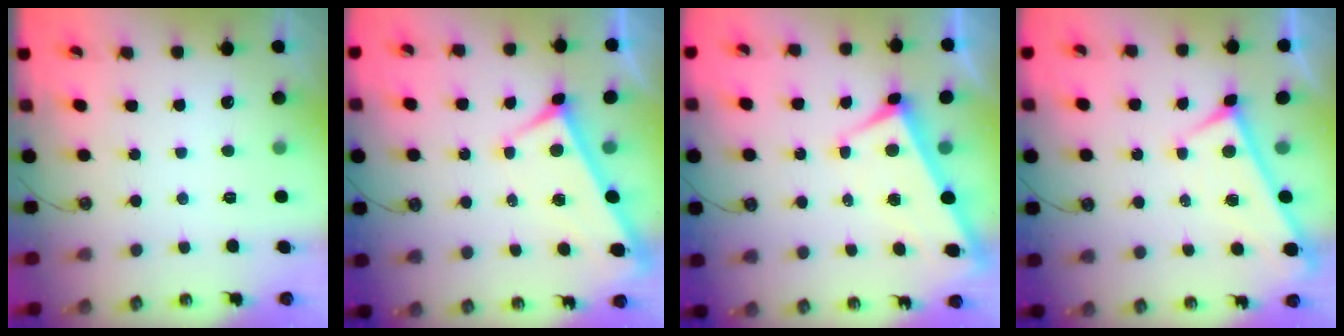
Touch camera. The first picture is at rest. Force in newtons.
{"total": 2.4, "press": 2.3, "slide": 0.6}
{"total": 3.0, "press": 2.9, "slide": 0.9}
{"total": 0.0}